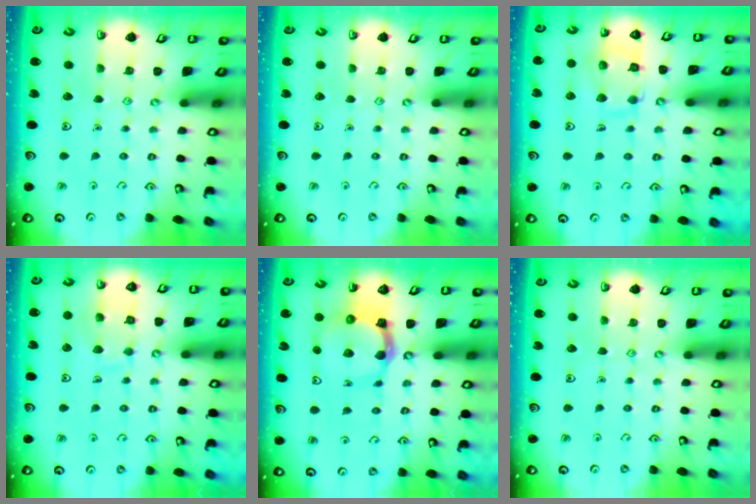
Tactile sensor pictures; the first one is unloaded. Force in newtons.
{"total": 0.0}
{"total": 12.7, "press": 12.6, "slide": 1.2}
{"total": 9.7, "press": 9.7, "slide": 0.9}
{"total": 8.7, "press": 8.6, "slide": 1.2}
{"total": 0.0}